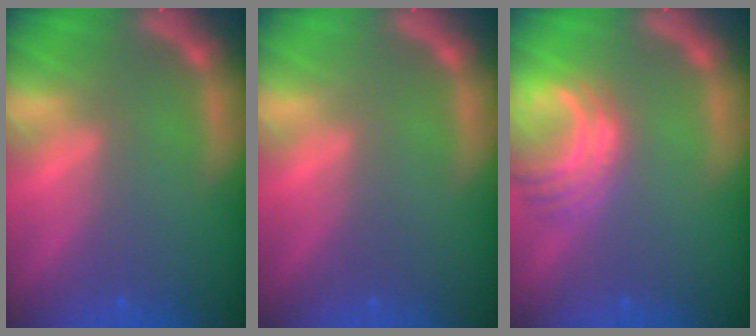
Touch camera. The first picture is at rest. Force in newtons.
{"total": 0.0}
{"total": 5.1}